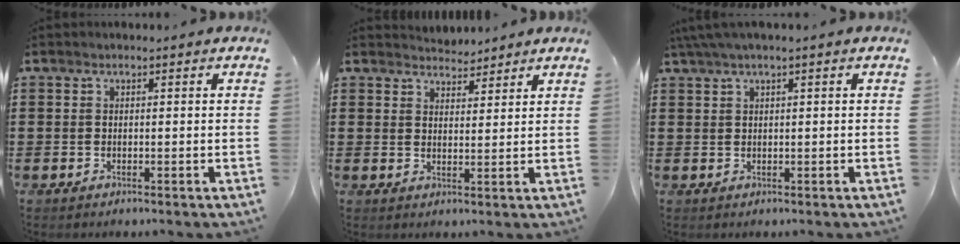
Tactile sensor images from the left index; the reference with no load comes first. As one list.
[{"total": 3.1, "force": [3.1, 0.4, -0.3], "torque": [-0.003, -0.006, 0.059]}, {"total": 1.9, "force": [0.9, 0.0, 1.7], "torque": [-0.031, -0.001, 0.017]}]